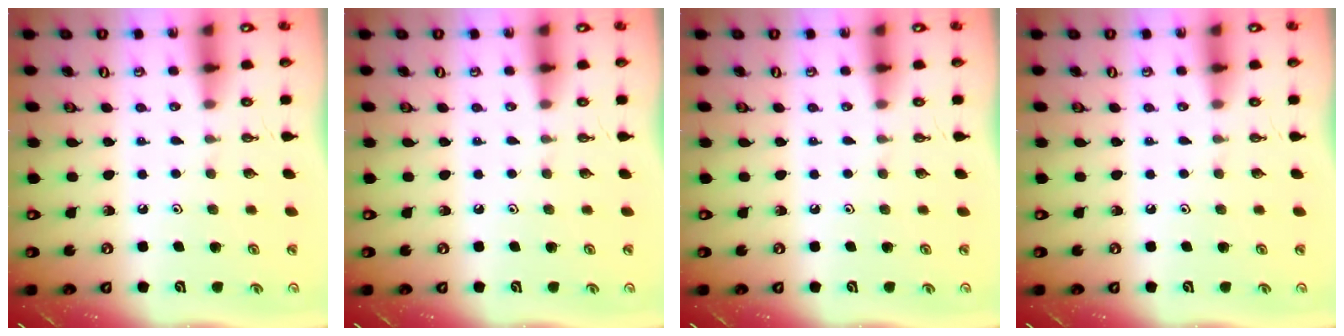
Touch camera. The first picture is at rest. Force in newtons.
{"total": 0.0}
{"total": 0.0}
{"total": 0.0}